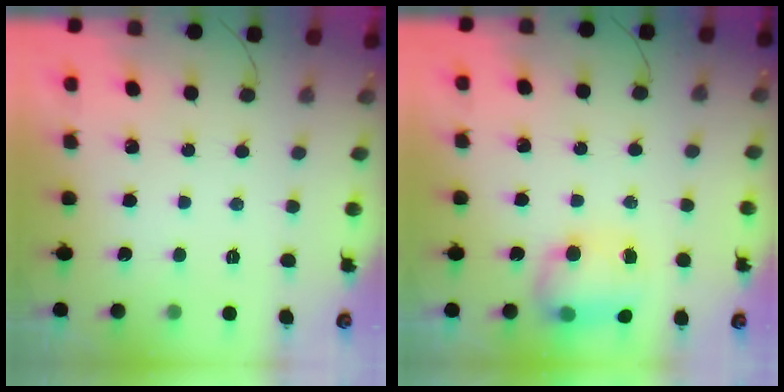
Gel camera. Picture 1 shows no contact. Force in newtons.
{"total": 8.2, "press": 8.1, "slide": 0.9}